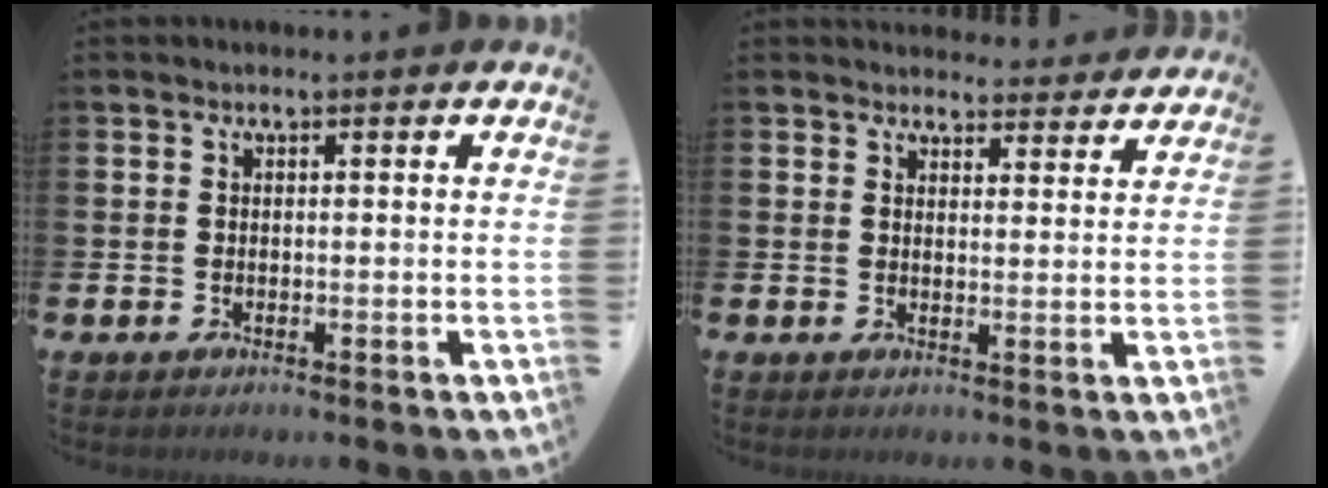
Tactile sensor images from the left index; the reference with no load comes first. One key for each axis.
{"total": 3.2, "fx": 3.1, "fy": 1.0, "fz": -0.2, "tx": 0.003, "ty": -0.017, "tz": 0.055}